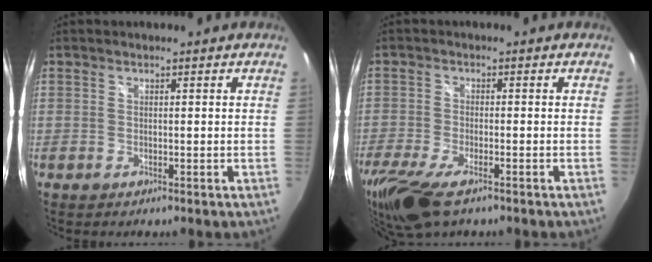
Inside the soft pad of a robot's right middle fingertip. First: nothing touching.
{"total": 13.2, "force": [-8.9, 4.8, 8.5], "torque": [-0.206, -0.053, -0.163]}